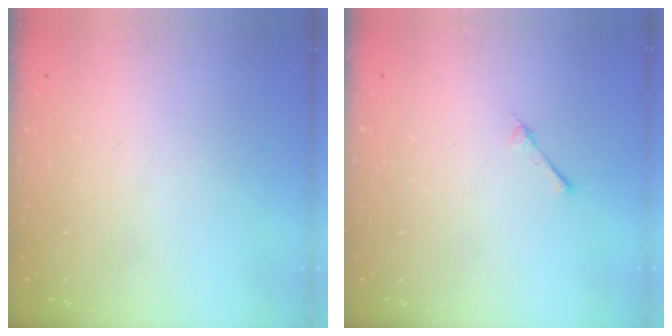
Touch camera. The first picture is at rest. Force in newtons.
{"total": 2.4, "press": 2.4, "slide": 0.3}